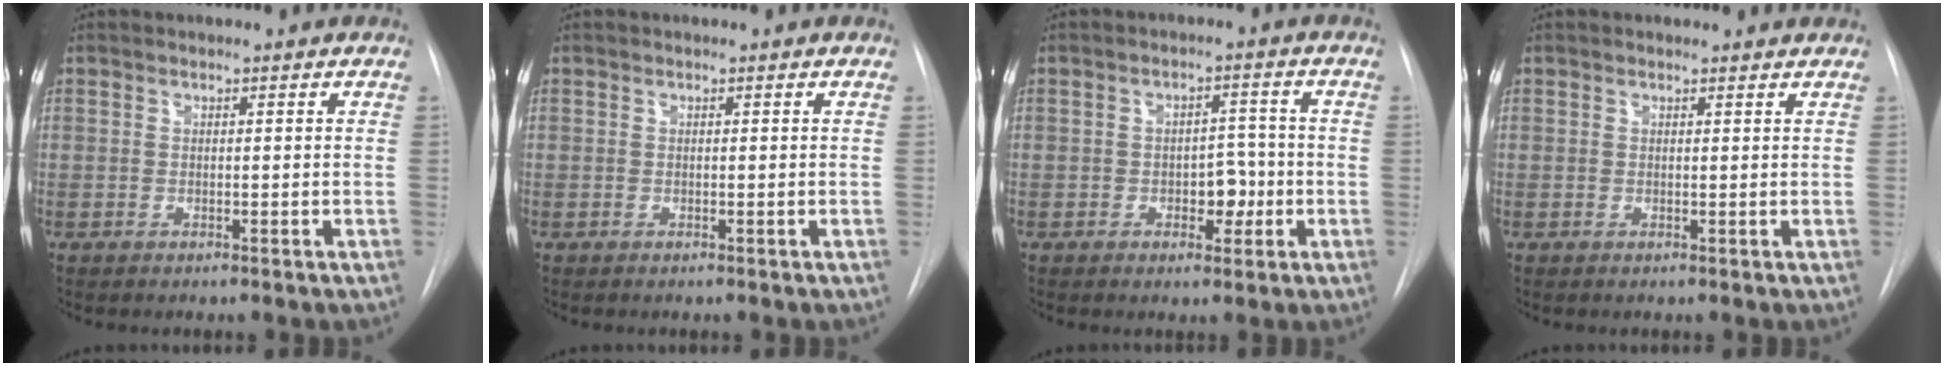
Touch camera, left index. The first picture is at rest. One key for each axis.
{"total": 0.0}
{"total": 4.2, "fx": -1.3, "fy": 2.5, "fz": 3.1, "tx": -0.035, "ty": 0.007, "tz": -0.015}
{"total": 1.2, "fx": 1.2, "fy": 0.3, "fz": -0.1, "tx": -0.013, "ty": -0.001, "tz": 0.010}